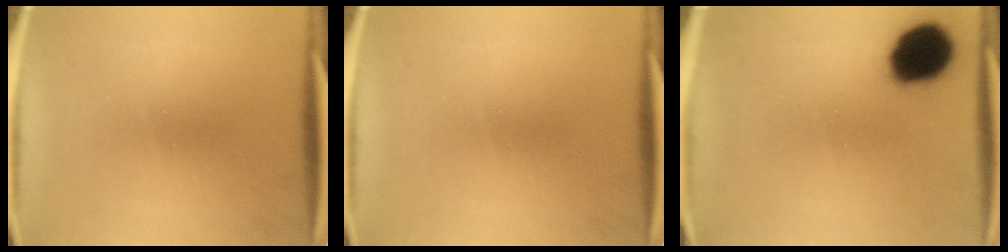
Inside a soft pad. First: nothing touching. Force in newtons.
{"total": 0.0}
{"total": 14.2}